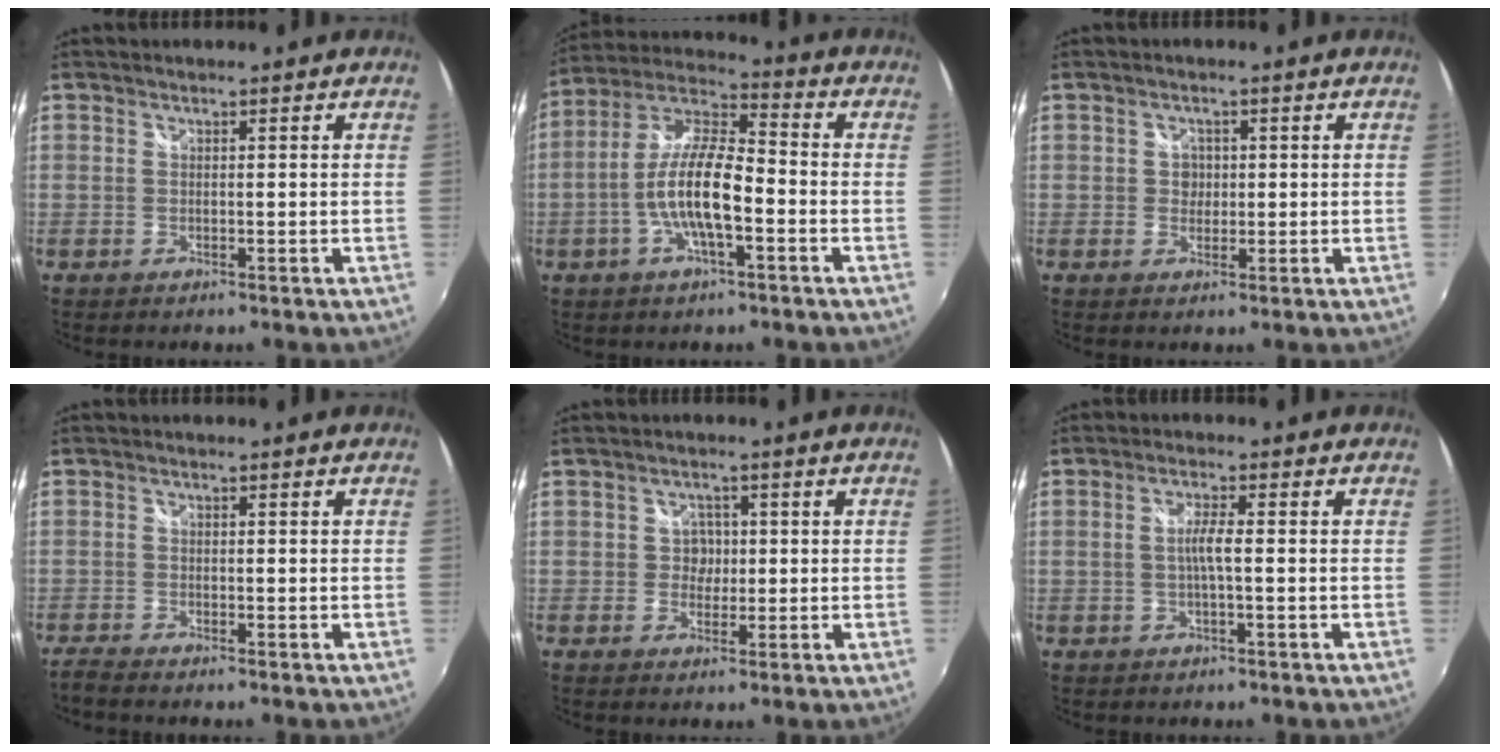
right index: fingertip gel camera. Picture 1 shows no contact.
{"total": 12.0, "force": [-3.6, 3.4, 10.9], "torque": [-0.226, 0.004, -0.069]}
{"total": 2.2, "force": [0.0, 2.1, 0.6], "torque": [-0.004, 0.004, -0.004]}
{"total": 2.3, "force": [-2.2, 0.1, 0.6], "torque": [-0.025, -0.009, -0.043]}
{"total": 2.6, "force": [-0.2, 2.6, 0.5], "torque": [-0.005, 0.007, -0.006]}
{"total": 1.7, "force": [-0.3, 0.0, 1.6], "torque": [-0.030, 0.002, -0.009]}